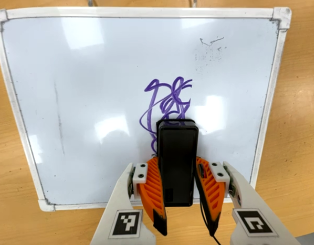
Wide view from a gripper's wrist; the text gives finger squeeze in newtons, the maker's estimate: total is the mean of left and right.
{"total": 7.8, "left": 6.4, "right": 9.2}